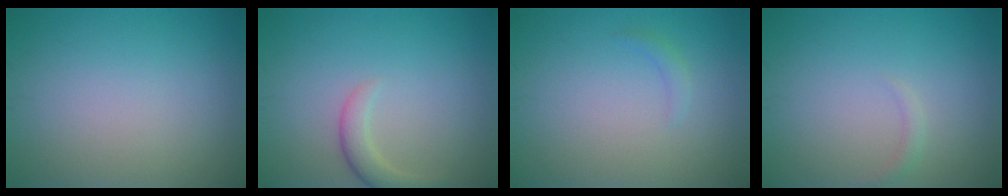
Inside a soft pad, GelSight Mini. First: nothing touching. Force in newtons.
{"total": 2.3, "press": 2.3, "slide": 0.2}
{"total": 0.9, "press": 0.9, "slide": 0.1}
{"total": 0.8, "press": 0.8, "slide": 0.0}